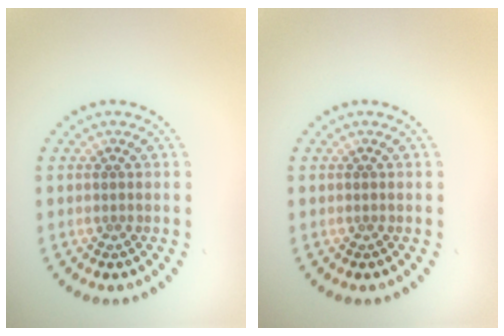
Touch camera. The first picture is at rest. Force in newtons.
{"total": 0.0}